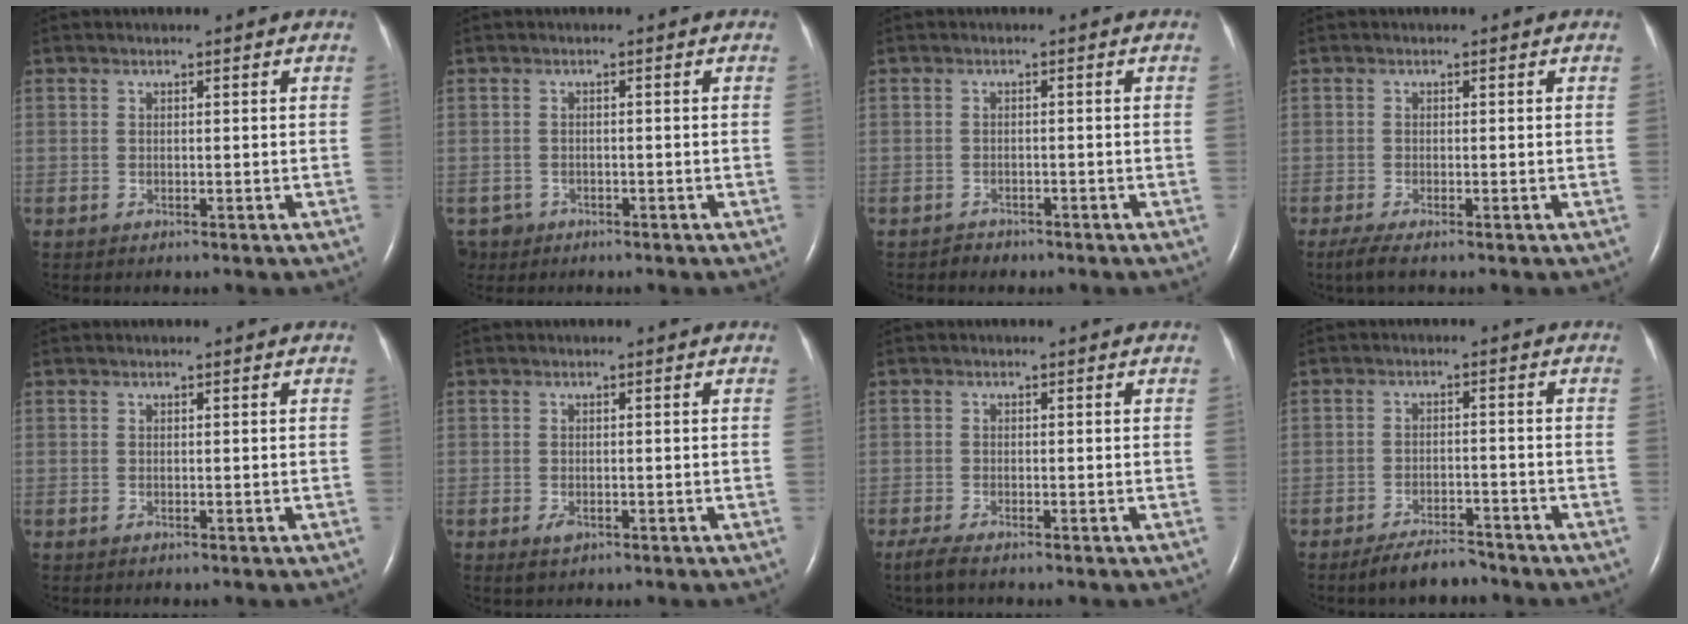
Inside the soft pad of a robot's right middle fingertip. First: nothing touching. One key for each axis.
{"total": 3.0, "fx": -1.9, "fy": 2.4, "fz": 0.0, "tx": -0.002, "ty": 0.003, "tz": -0.031}
{"total": 1.4, "fx": -1.2, "fy": 0.7, "fz": -0.2, "tx": -0.005, "ty": 0.001, "tz": -0.020}
{"total": 2.4, "fx": -1.7, "fy": 0.2, "fz": 1.7, "tx": -0.041, "ty": -0.009, "tz": -0.034}
{"total": 0.0}
{"total": 1.4, "fx": -0.7, "fy": 0.8, "fz": 0.9, "tx": -0.019, "ty": -0.001, "tz": -0.006}
{"total": 2.6, "fx": -2.0, "fy": 0.3, "fz": 1.6, "tx": -0.043, "ty": -0.010, "tz": -0.037}
{"total": 4.9, "fx": -4.4, "fy": 1.2, "fz": 1.8, "tx": -0.036, "ty": -0.007, "tz": -0.075}